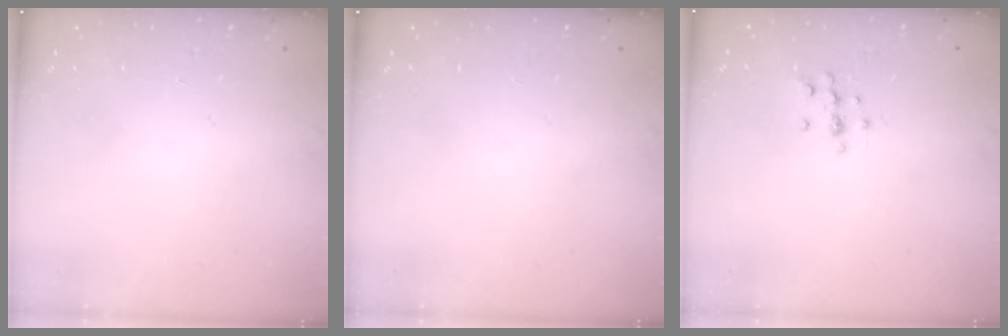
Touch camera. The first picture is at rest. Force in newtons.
{"total": 0.0}
{"total": 6.5, "press": 6.2, "slide": 2.1}